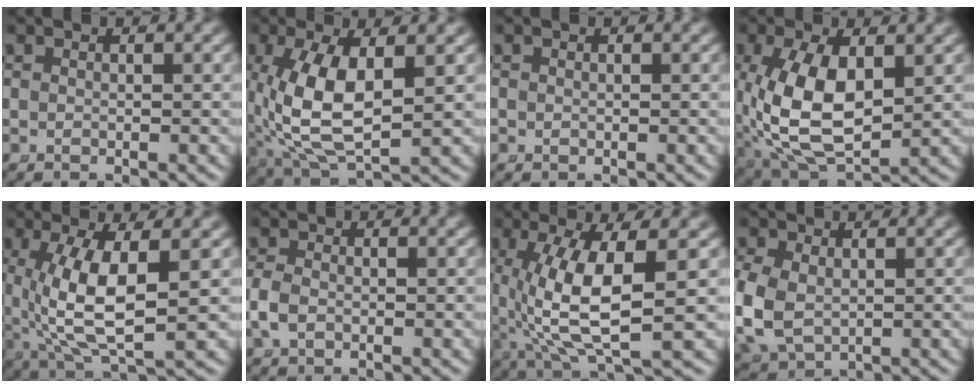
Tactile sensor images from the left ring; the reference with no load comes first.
{"total": 7.7, "force": [0.1, 3.8, 6.7], "torque": [-0.156, -0.028, 0.028]}
{"total": 0.6, "force": [-0.1, 0.6, 0.1], "torque": [-0.007, -0.008, 0.001]}
{"total": 8.5, "force": [-0.3, 4.9, 6.9], "torque": [-0.164, -0.039, 0.023]}
{"total": 7.2, "force": [0.7, 2.7, 6.7], "torque": [-0.128, -0.012, 0.027]}
{"total": 1.8, "force": [-0.7, 1.3, 1.1], "torque": [-0.038, -0.007, -0.006]}
{"total": 8.1, "force": [0.5, 2.8, 7.6], "torque": [-0.143, -0.013, 0.024]}
{"total": 6.1, "force": [-0.8, 5.1, 3.2], "torque": [-0.114, -0.038, 0.010]}